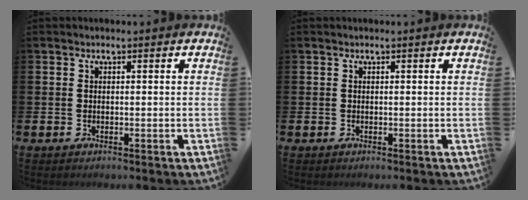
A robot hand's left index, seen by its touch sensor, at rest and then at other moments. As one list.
[{"total": 0.0}]